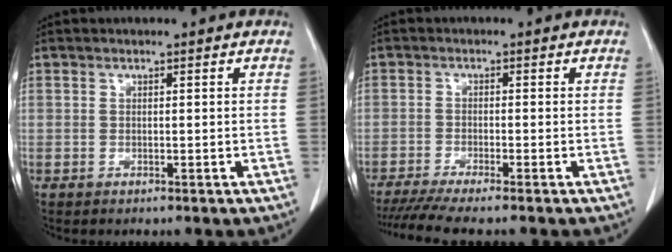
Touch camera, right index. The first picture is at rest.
{"total": 7.5, "force": [-6.2, -0.6, 4.0], "torque": [-0.057, -0.017, -0.101]}